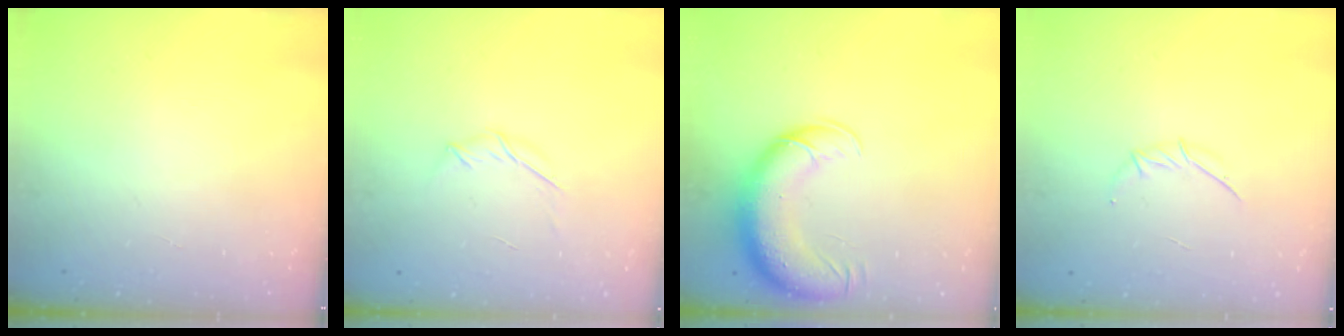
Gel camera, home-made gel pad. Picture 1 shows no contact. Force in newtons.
{"total": 3.8, "press": 3.7, "slide": 0.9}
{"total": 13.5, "press": 13.1, "slide": 3.3}
{"total": 3.9, "press": 3.8, "slide": 0.8}